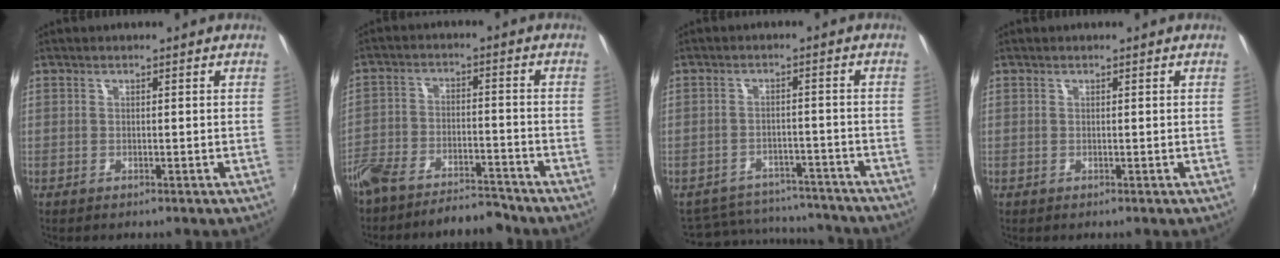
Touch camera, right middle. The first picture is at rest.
{"total": 10.9, "force": [-9.6, 3.5, 3.9], "torque": [-0.100, 0.006, -0.156]}
{"total": 15.7, "force": [-13.9, 5.9, 4.4], "torque": [-0.106, 0.022, -0.176]}
{"total": 0.0}